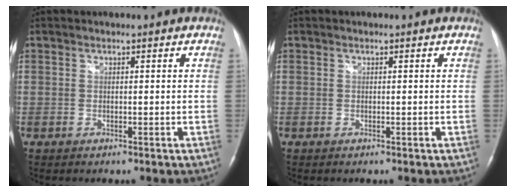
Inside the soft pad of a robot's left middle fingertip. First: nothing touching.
{"total": 0.0}